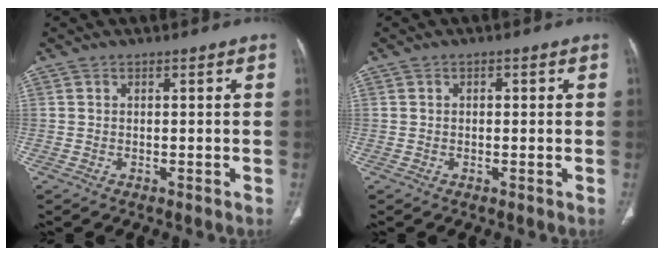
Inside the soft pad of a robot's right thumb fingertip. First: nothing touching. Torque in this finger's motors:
{"motor_torque": [-0.01, -0.24, -0.42, 0.22, 0.04]}